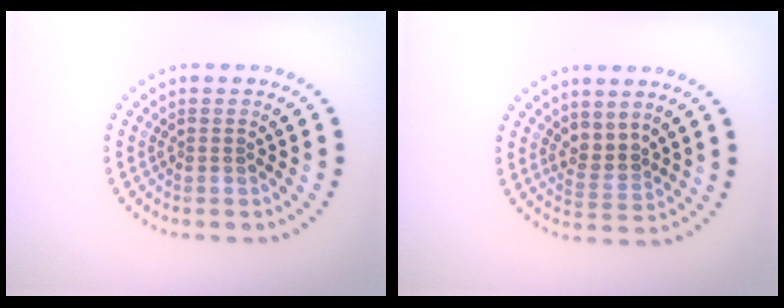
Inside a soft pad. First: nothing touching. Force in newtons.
{"total": 1.9, "press": 1.5, "slide": 1.3}